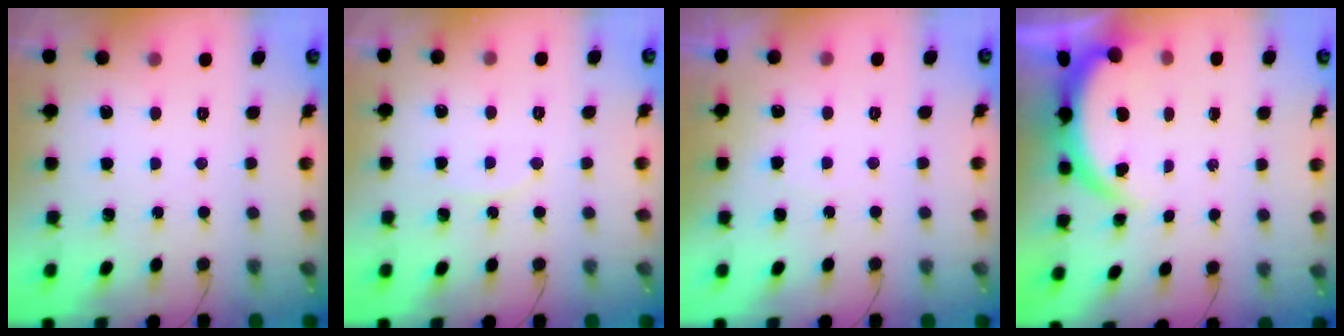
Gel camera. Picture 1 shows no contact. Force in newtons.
{"total": 5.4, "press": 5.4, "slide": 0.1}
{"total": 3.9, "press": 3.9, "slide": 0.4}
{"total": 3.9, "press": 3.9, "slide": 0.2}